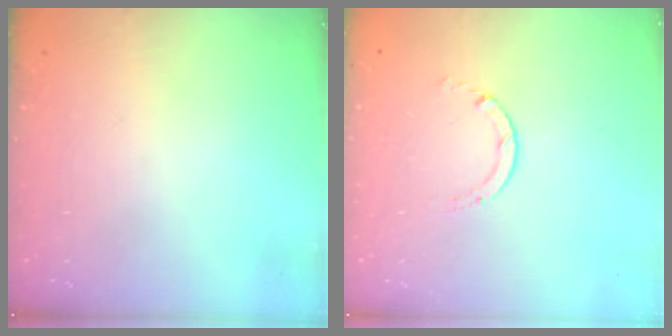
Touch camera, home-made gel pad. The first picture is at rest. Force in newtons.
{"total": 0.6, "press": 0.5, "slide": 0.1}